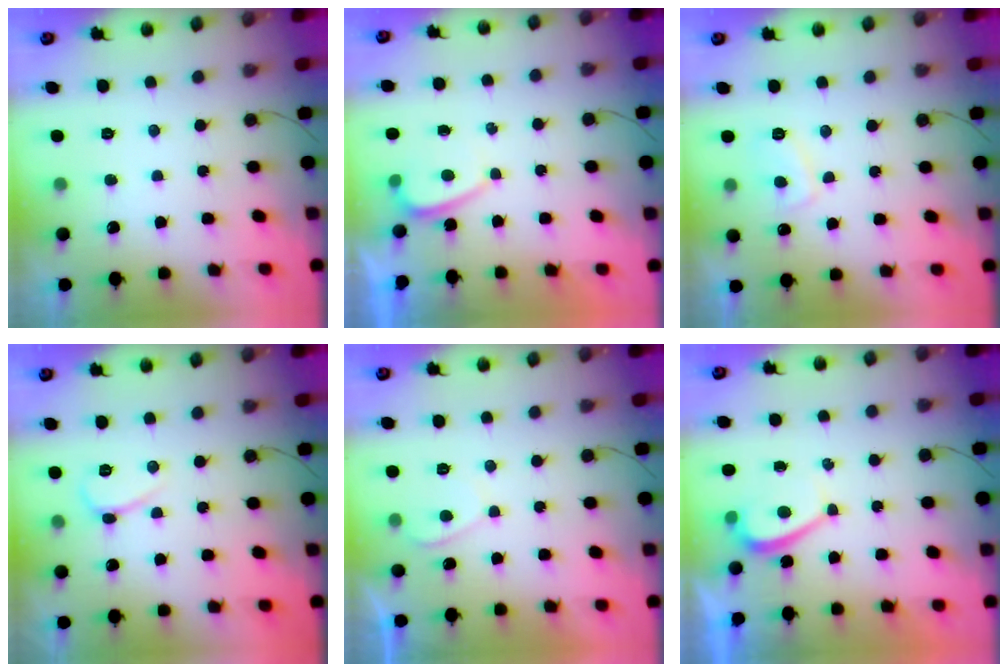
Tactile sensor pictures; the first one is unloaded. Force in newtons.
{"total": 1.1, "press": 0.9, "slide": 0.6}
{"total": 3.9, "press": 3.8, "slide": 0.8}
{"total": 3.6, "press": 3.6, "slide": 0.5}
{"total": 2.3, "press": 2.2, "slide": 0.4}
{"total": 1.8, "press": 1.7, "slide": 0.6}